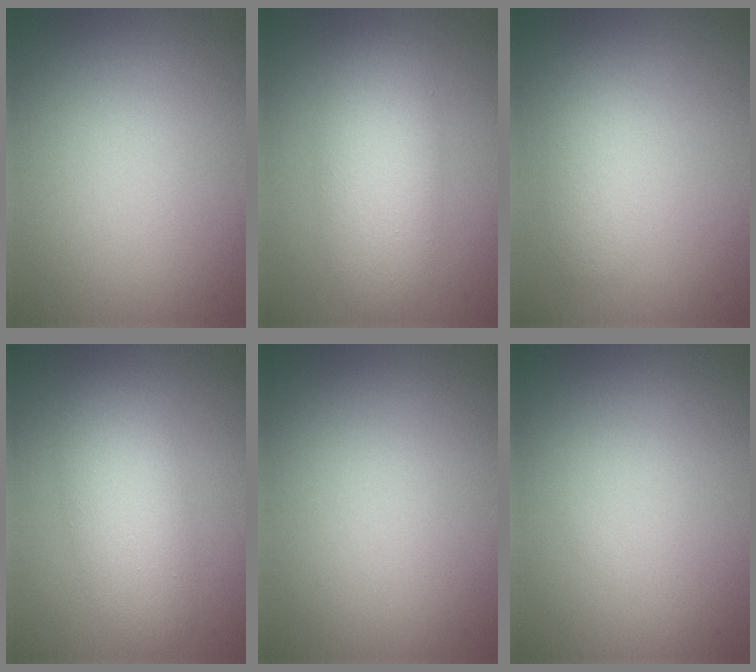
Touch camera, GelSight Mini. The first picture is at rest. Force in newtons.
{"total": 5.0, "press": 5.0, "slide": 0.1}
{"total": 2.1, "press": 2.1, "slide": 0.2}
{"total": 4.6, "press": 4.6, "slide": 0.1}
{"total": 0.0}
{"total": 0.0}